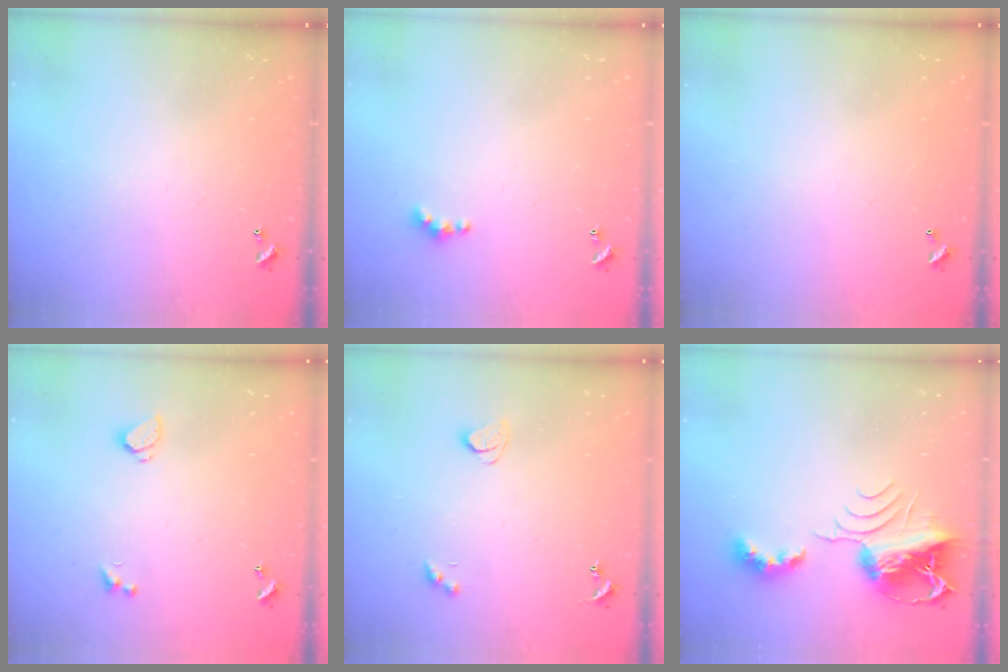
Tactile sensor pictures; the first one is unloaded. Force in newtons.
{"total": 2.8, "press": 2.8, "slide": 0.5}
{"total": 2.8, "press": 2.8, "slide": 0.1}
{"total": 0.8, "press": 0.6, "slide": 0.4}
{"total": 2.1, "press": 2.1, "slide": 0.4}
{"total": 9.4, "press": 9.3, "slide": 1.2}